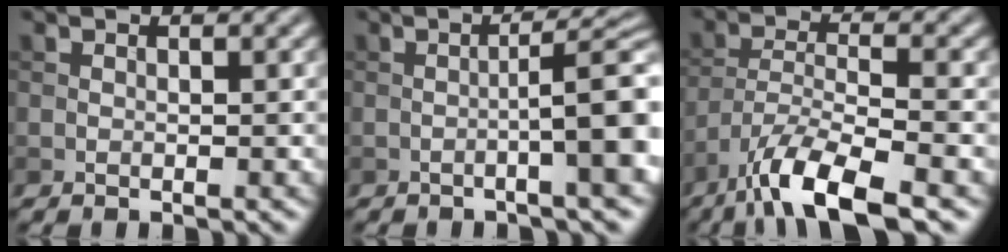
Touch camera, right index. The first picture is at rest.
{"total": 6.0, "force": [-1.1, 0.8, 5.8], "torque": [-0.079, 0.016, -0.025]}
{"total": 7.8, "force": [-5.4, 1.8, 5.4], "torque": [-0.093, -0.002, -0.102]}